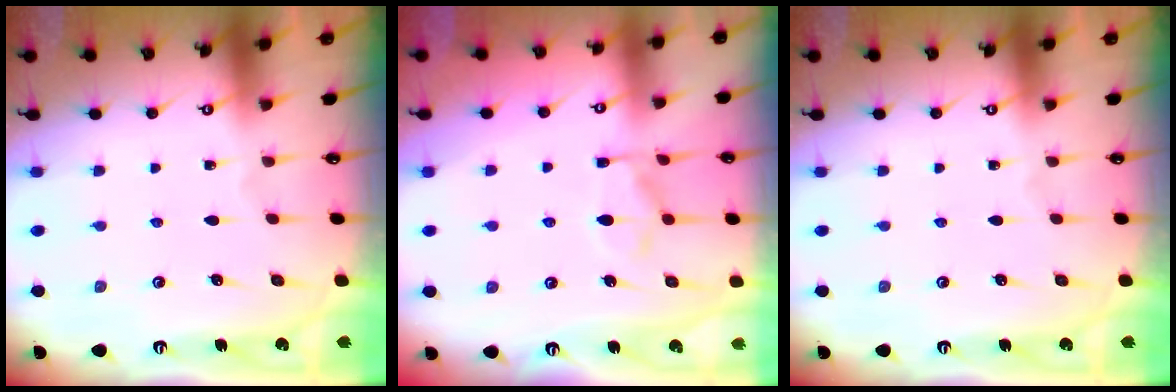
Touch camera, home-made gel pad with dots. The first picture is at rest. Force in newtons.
{"total": 3.6, "press": 3.3, "slide": 1.3}
{"total": 0.0}